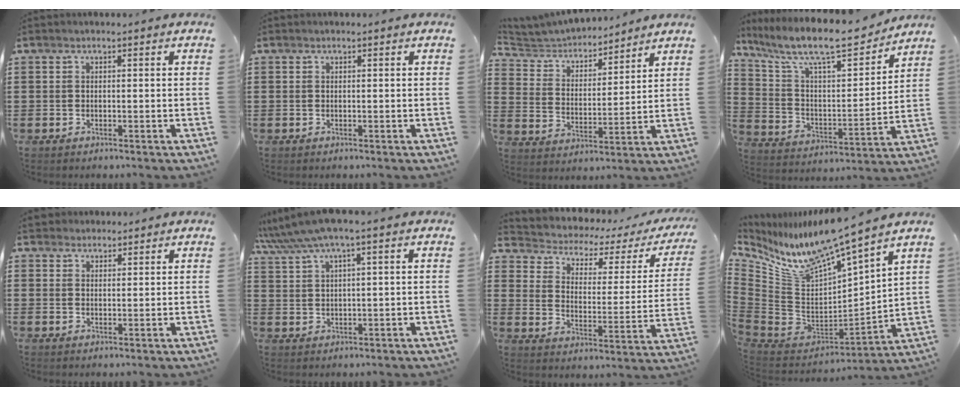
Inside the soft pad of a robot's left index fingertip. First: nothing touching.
{"total": 0.0}
{"total": 5.0, "force": [4.9, 1.0, 0.3], "torque": [-0.038, -0.029, 0.082]}
{"total": 11.5, "force": [9.7, 2.0, 6.0], "torque": [-0.147, -0.061, 0.164]}
{"total": 2.2, "force": [2.0, 1.0, -0.1], "torque": [-0.003, 0.007, 0.040]}
{"total": 4.7, "force": [3.0, 0.2, 3.6], "torque": [-0.084, -0.005, 0.048]}
{"total": 3.1, "force": [2.2, 1.6, 1.5], "torque": [-0.047, -0.020, 0.026]}
{"total": 11.0, "force": [9.6, 0.9, 5.3], "torque": [-0.155, -0.085, 0.159]}